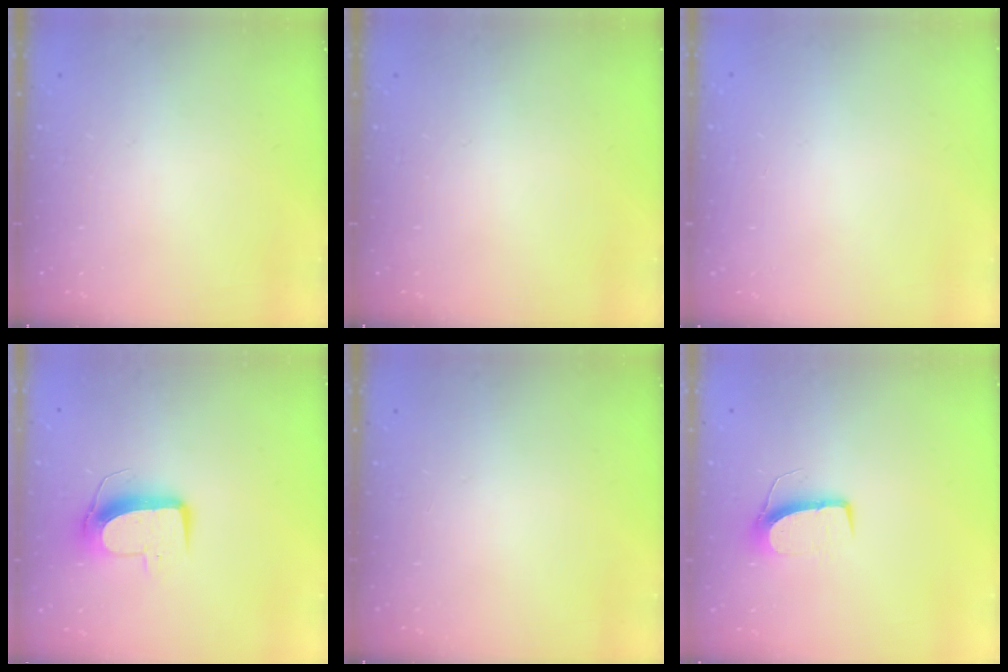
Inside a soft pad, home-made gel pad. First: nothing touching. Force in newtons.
{"total": 0.0}
{"total": 0.0}
{"total": 10.0, "press": 10.0, "slide": 0.5}
{"total": 0.0}
{"total": 7.8, "press": 7.8, "slide": 0.5}